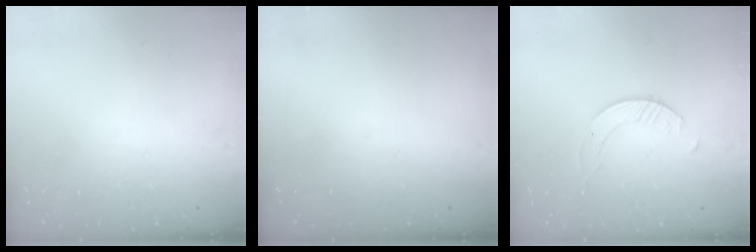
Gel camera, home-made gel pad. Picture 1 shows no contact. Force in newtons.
{"total": 0.0}
{"total": 2.8, "press": 2.8, "slide": 0.3}